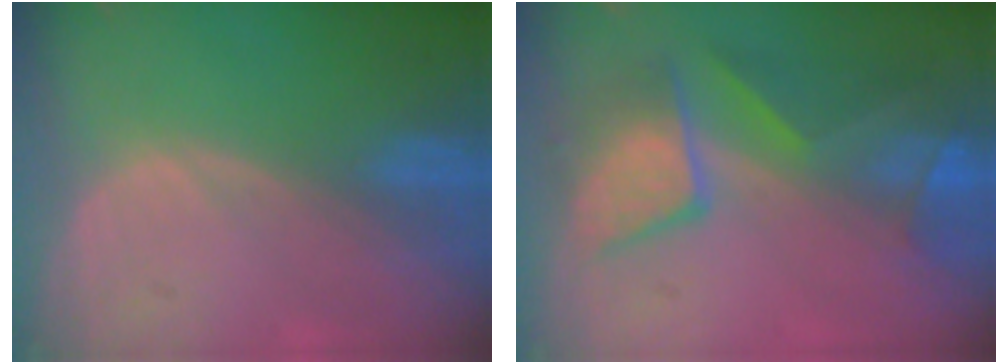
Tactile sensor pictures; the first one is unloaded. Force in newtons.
{"total": 9.1, "press": 8.5, "slide": 3.2}